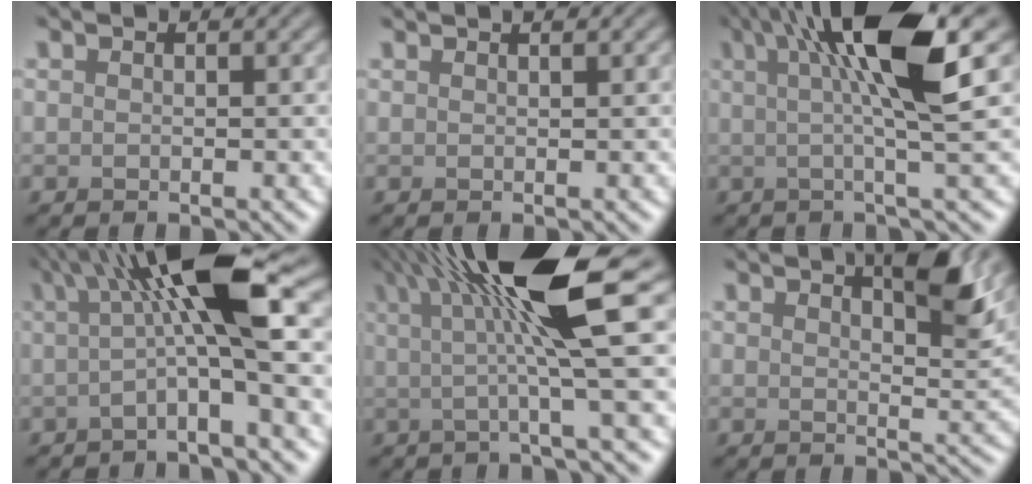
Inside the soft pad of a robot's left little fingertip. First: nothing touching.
{"total": 1.6, "force": [1.2, 0.7, 0.7], "torque": [0.013, 0.003, -0.002]}
{"total": 8.1, "force": [2.1, 0.8, 7.8], "torque": [-0.108, -0.001, 0.045]}
{"total": 8.4, "force": [0.8, 1.2, 8.2], "torque": [-0.121, 0.003, 0.019]}
{"total": 10.2, "force": [2.2, 1.2, 9.9], "torque": [-0.127, 0.001, 0.042]}
{"total": 4.4, "force": [2.6, 0.9, 3.5], "torque": [-0.042, -0.002, 0.052]}